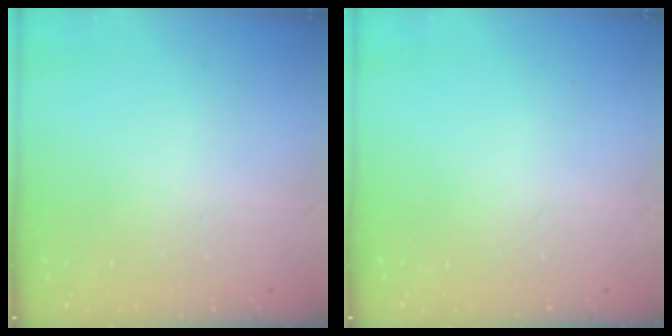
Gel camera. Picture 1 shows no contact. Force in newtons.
{"total": 0.0}